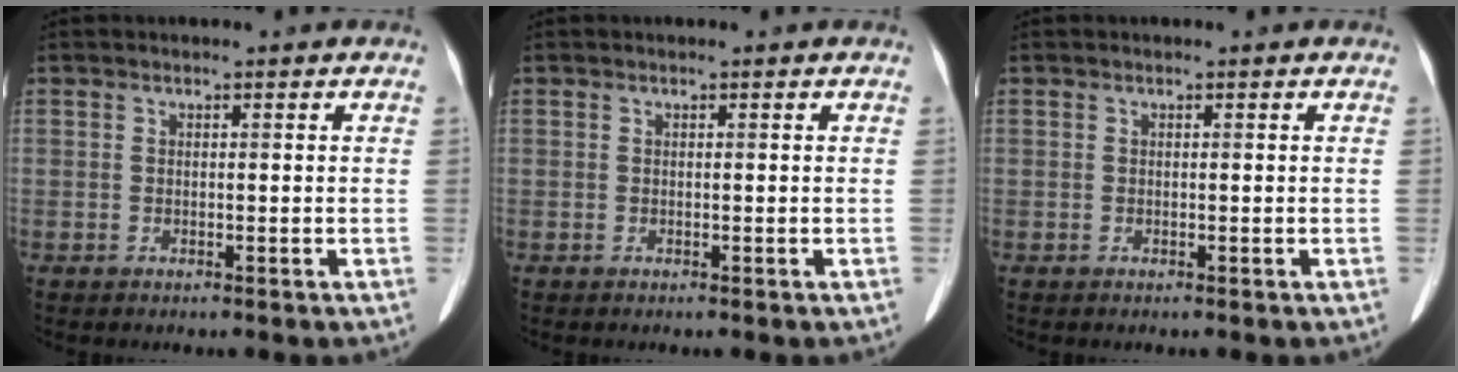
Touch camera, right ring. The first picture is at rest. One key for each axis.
{"total": 0.0}
{"total": 0.0}